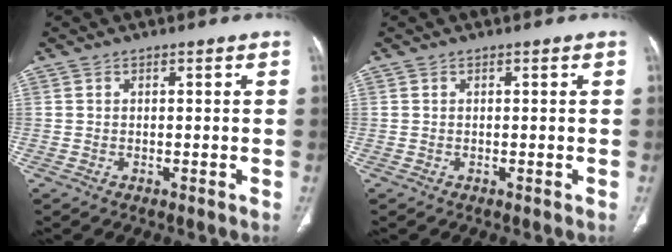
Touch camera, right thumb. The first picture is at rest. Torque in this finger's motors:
{"motor_torque": [0.00, 0.00, 0.06, 0.06, 0.00]}